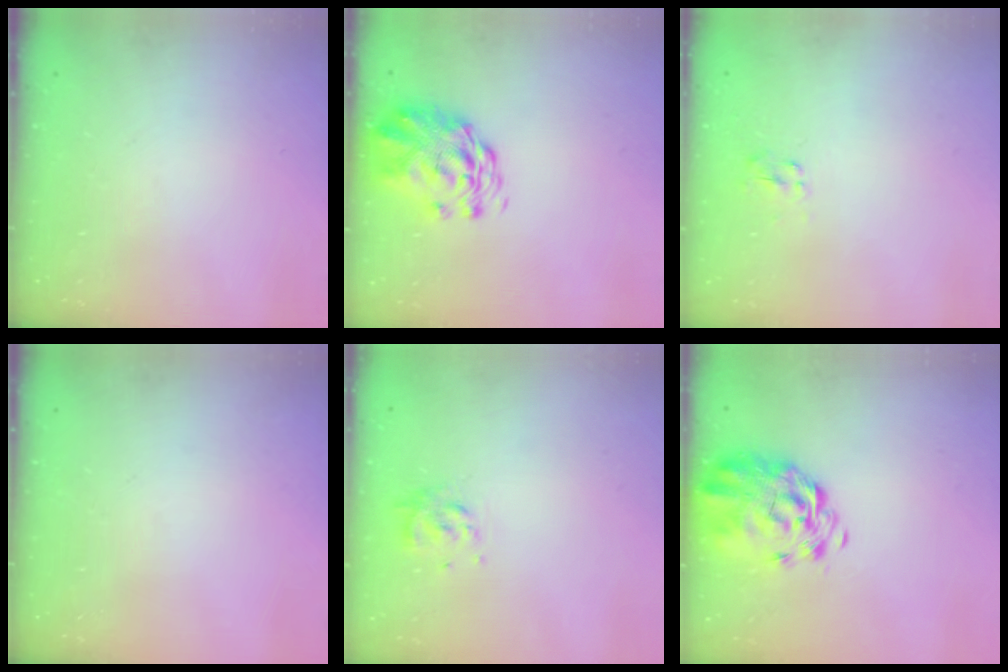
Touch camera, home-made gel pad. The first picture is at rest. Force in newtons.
{"total": 3.0, "press": 2.8, "slide": 1.1}
{"total": 2.5, "press": 2.2, "slide": 1.0}
{"total": 0.0}
{"total": 3.8, "press": 3.7, "slide": 0.9}
{"total": 3.9, "press": 3.3, "slide": 2.1}